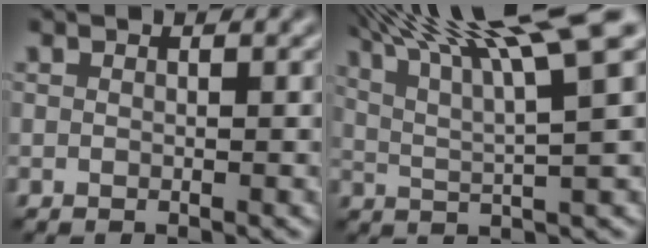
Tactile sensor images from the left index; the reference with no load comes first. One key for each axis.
{"total": 11.7, "fx": 7.1, "fy": 2.1, "fz": 9.0, "tx": -0.134, "ty": 0.031, "tz": 0.103}